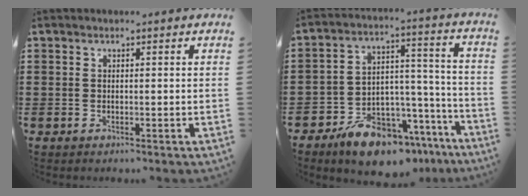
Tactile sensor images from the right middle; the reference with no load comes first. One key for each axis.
{"total": 11.6, "fx": -9.6, "fy": 5.0, "fz": 4.2, "tx": -0.069, "ty": 0.056, "tz": -0.173}